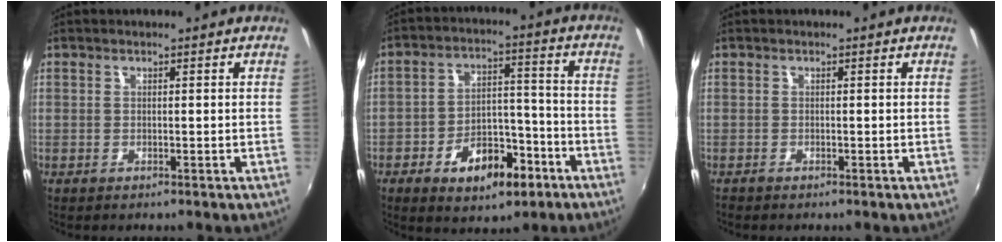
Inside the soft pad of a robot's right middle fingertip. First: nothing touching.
{"total": 11.7, "force": [-6.4, 6.4, 7.4], "torque": [-0.132, 0.023, -0.087]}
{"total": 0.5, "force": [-0.5, 0.1, 0.1], "torque": [-0.002, -0.004, -0.011]}